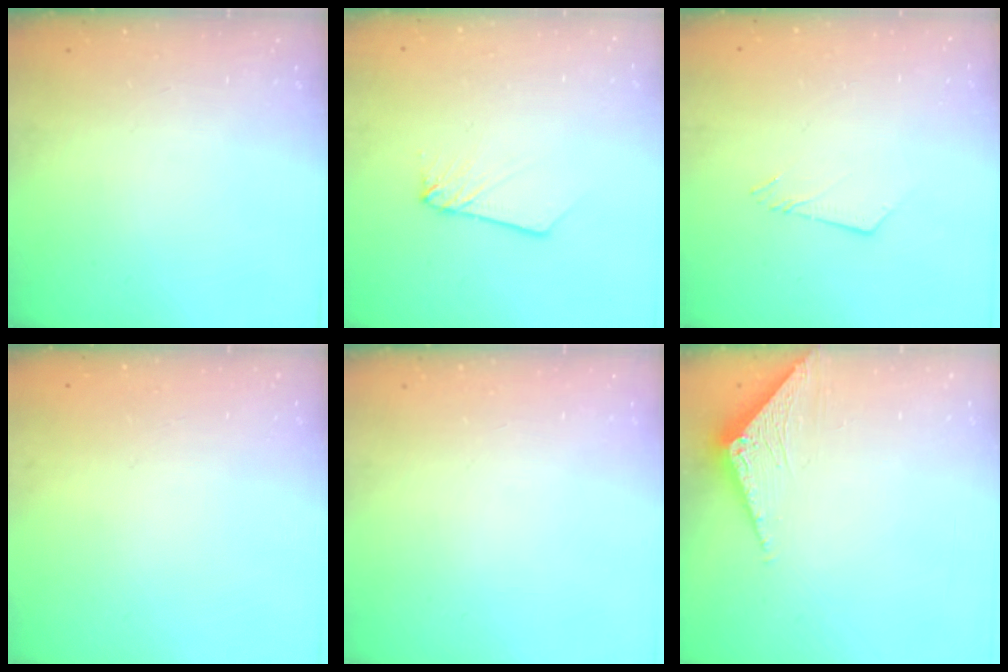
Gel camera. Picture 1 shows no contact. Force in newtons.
{"total": 2.2, "press": 2.2, "slide": 0.1}
{"total": 2.9, "press": 2.9, "slide": 0.2}
{"total": 0.0}
{"total": 0.0}
{"total": 3.3, "press": 3.3, "slide": 0.3}